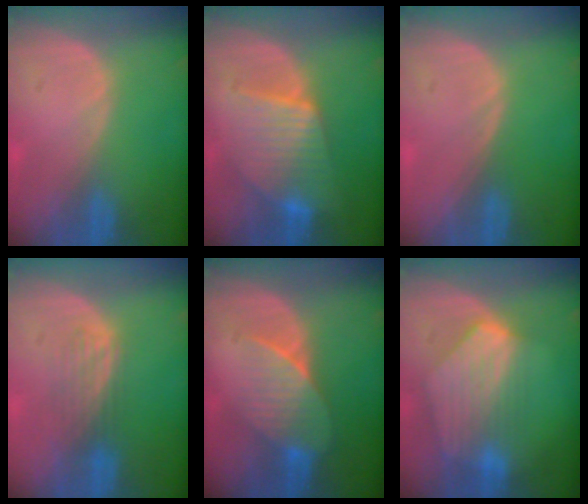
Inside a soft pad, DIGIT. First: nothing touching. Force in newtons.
{"total": 7.9, "press": 7.9, "slide": 0.3}
{"total": 0.0}
{"total": 3.5, "press": 3.2, "slide": 1.5}
{"total": 7.2, "press": 6.6, "slide": 2.8}
{"total": 8.6, "press": 7.7, "slide": 3.8}